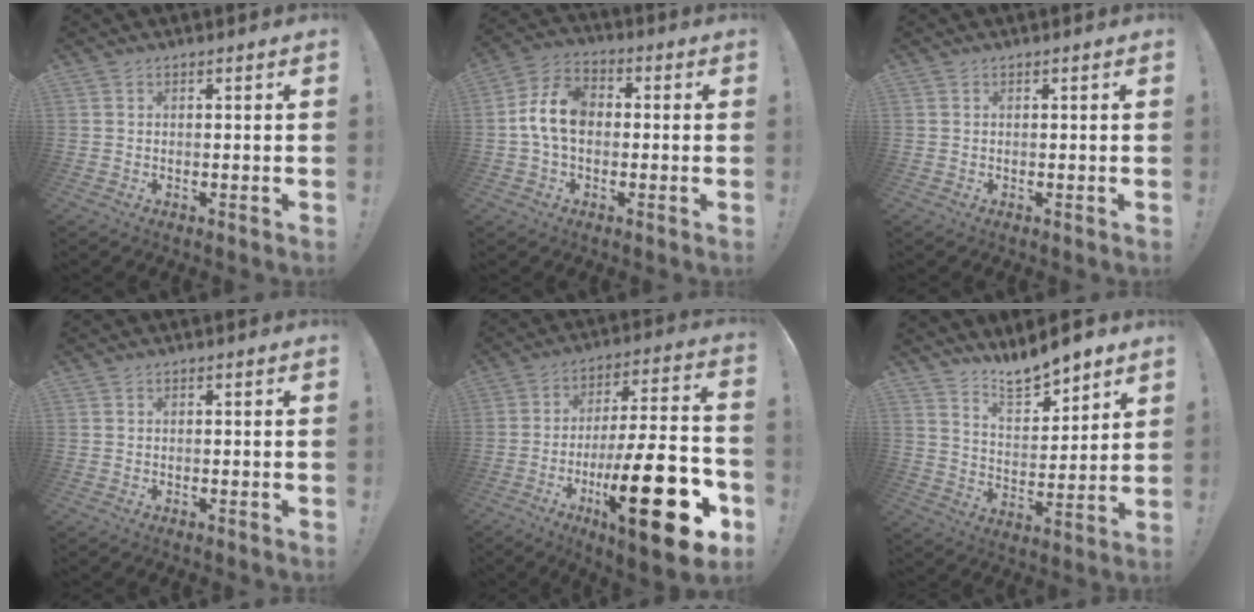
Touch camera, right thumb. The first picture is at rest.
{"total": 11.6, "force": [-0.2, 8.0, 8.3], "torque": [-0.149, 0.016, 0.001]}
{"total": 0.0}
{"total": 0.0}
{"total": 27.5, "force": [-9.8, 7.6, 24.5], "torque": [-0.399, 0.050, -0.151]}
{"total": 10.4, "force": [9.5, 2.9, 3.2], "torque": [-0.053, -0.073, 0.178]}